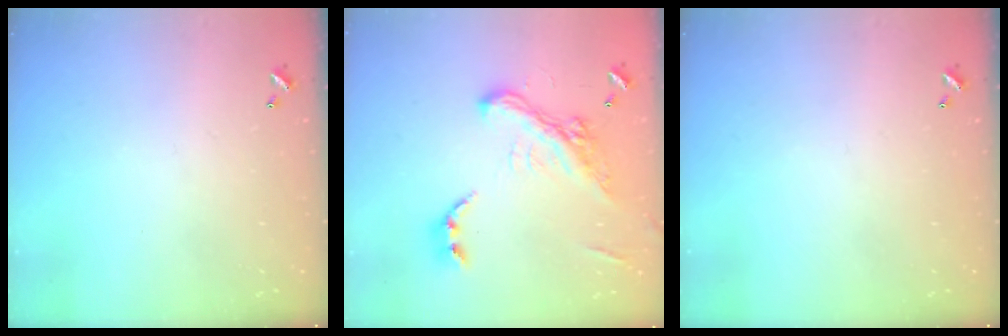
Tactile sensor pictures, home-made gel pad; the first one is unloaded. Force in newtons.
{"total": 8.5, "press": 8.3, "slide": 1.7}
{"total": 0.0}